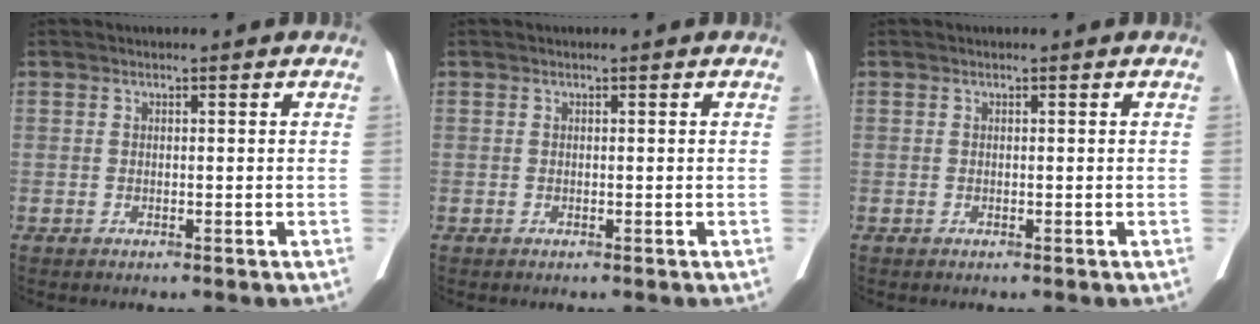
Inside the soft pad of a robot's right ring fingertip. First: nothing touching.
{"total": 0.0}
{"total": 0.0}